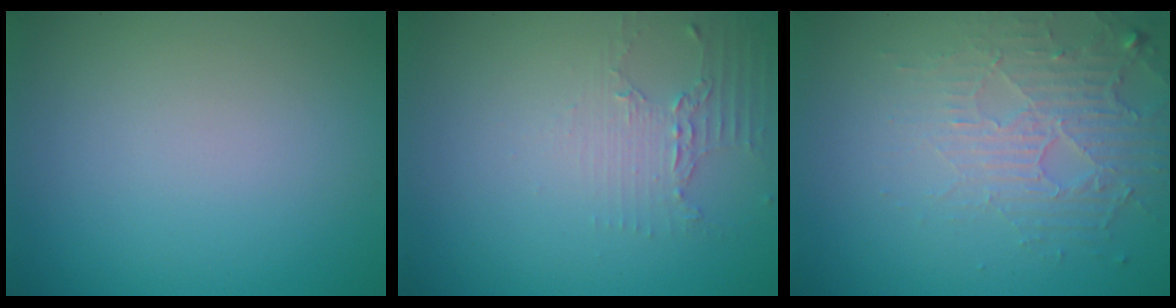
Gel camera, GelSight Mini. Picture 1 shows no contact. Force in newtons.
{"total": 2.2, "press": 1.6, "slide": 1.5}
{"total": 5.2, "press": 3.3, "slide": 4.1}